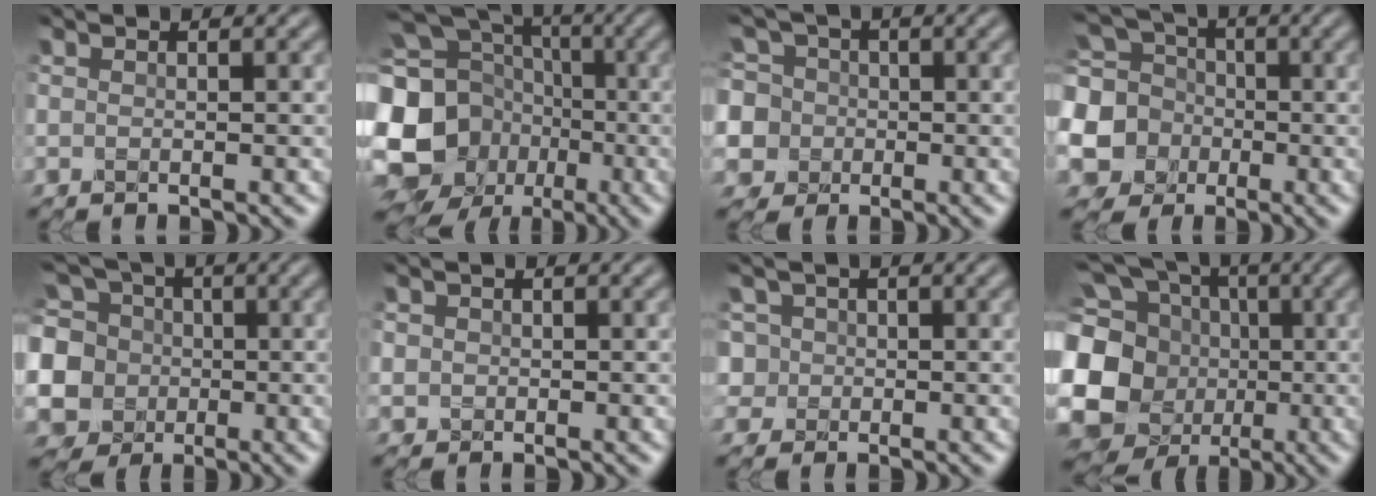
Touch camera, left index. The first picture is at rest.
{"total": 19.8, "force": [-2.9, 17.7, 8.3], "torque": [-0.203, 0.009, -0.093]}
{"total": 10.1, "force": [0.2, 9.4, 3.7], "torque": [-0.100, 0.024, -0.028]}
{"total": 12.5, "force": [-1.4, 11.6, 4.6], "torque": [-0.159, 0.008, -0.055]}
{"total": 13.5, "force": [-0.6, 12.7, 4.5], "torque": [-0.151, 0.017, -0.042]}
{"total": 1.5, "force": [0.2, 1.5, 0.4], "torque": [-0.007, 0.002, 0.000]}
{"total": 4.9, "force": [1.0, 4.5, 1.7], "torque": [-0.043, 0.032, 0.001]}
{"total": 17.6, "force": [-1.9, 15.7, 7.6], "torque": [-0.200, 0.009, -0.068]}